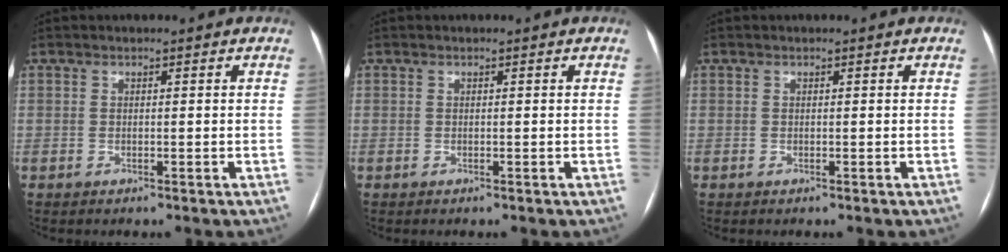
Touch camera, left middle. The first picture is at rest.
{"total": 0.0}
{"total": 0.0}